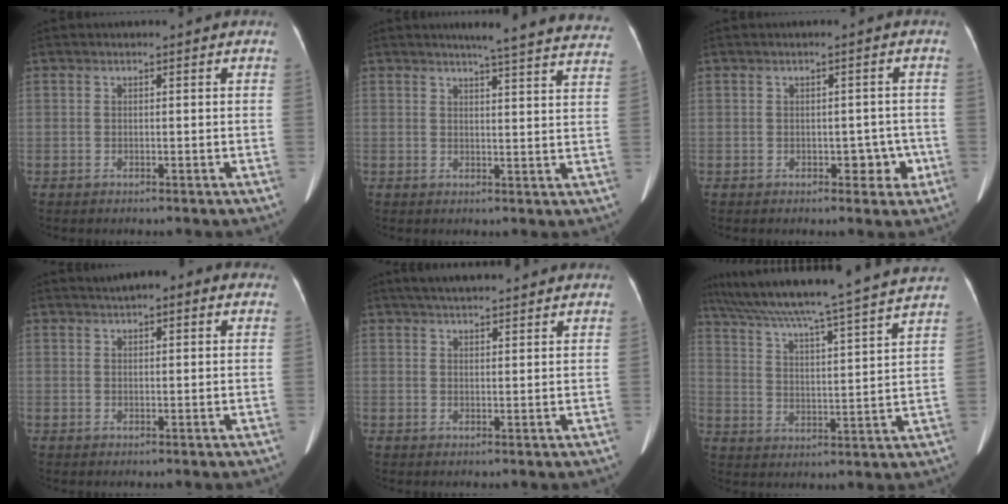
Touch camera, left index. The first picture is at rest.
{"total": 18.4, "force": [17.2, 1.6, 6.4], "torque": [-0.069, -0.043, 0.185]}
{"total": 3.1, "force": [-1.2, 2.0, 2.1], "torque": [-0.019, 0.008, -0.012]}
{"total": 6.4, "force": [4.7, 1.9, 3.9], "torque": [-0.047, 0.026, 0.060]}
{"total": 11.2, "force": [9.8, 1.9, 5.0], "torque": [-0.073, 0.034, 0.128]}
{"total": 25.0, "force": [22.2, -0.8, 11.5], "torque": [-0.199, -0.018, 0.311]}